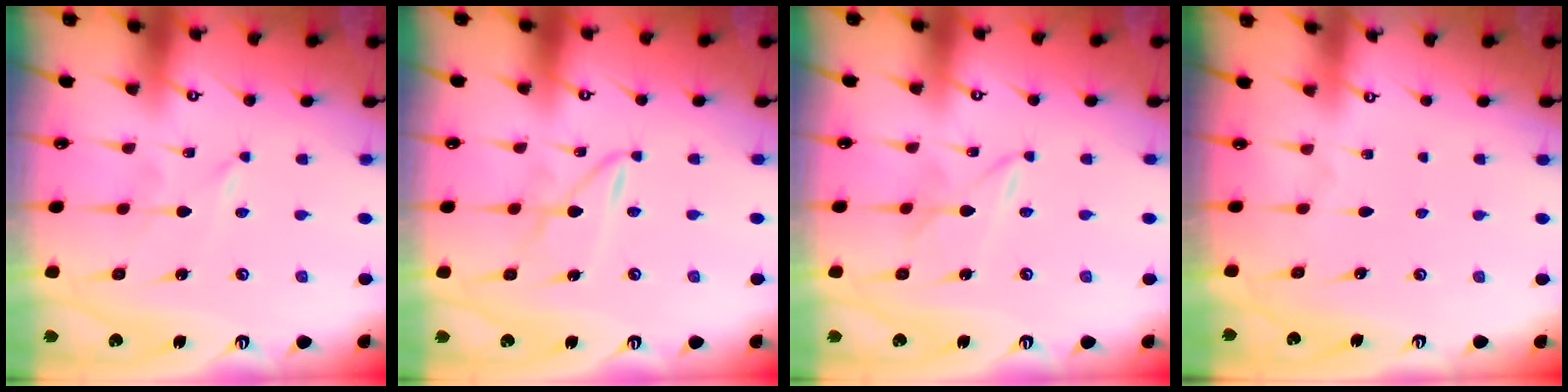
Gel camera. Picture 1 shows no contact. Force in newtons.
{"total": 2.9, "press": 2.9, "slide": 0.2}
{"total": 1.9, "press": 1.9, "slide": 0.3}
{"total": 0.5, "press": 0.5, "slide": 0.1}